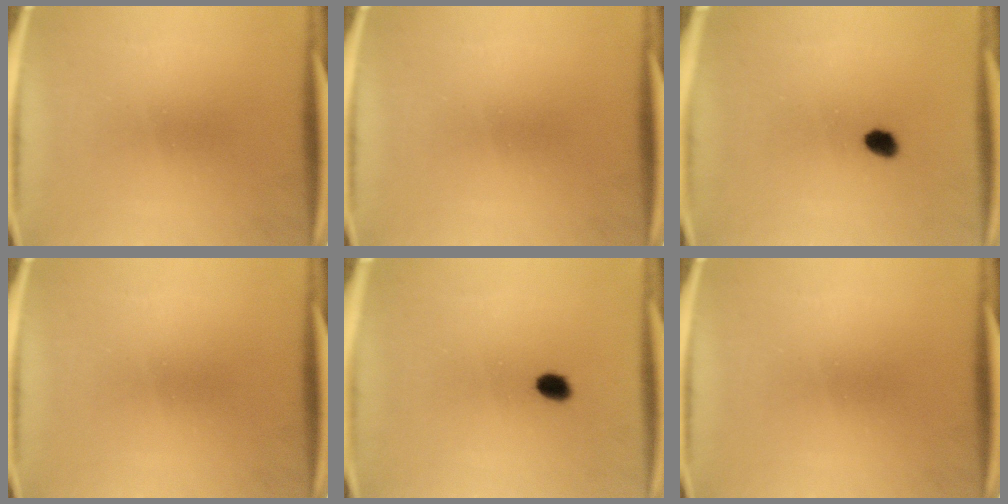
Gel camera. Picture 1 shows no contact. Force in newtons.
{"total": 0.0}
{"total": 2.5}
{"total": 0.0}
{"total": 2.6}
{"total": 0.0}